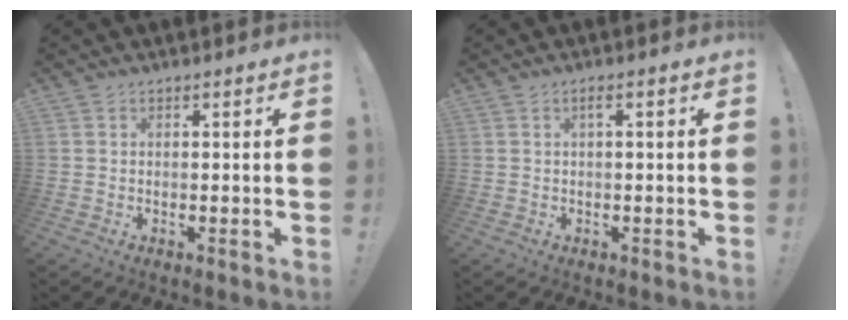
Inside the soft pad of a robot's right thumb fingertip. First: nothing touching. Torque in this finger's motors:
{"motor_torque": [-0.03, 0.07, -0.02, -0.04, 0.15]}